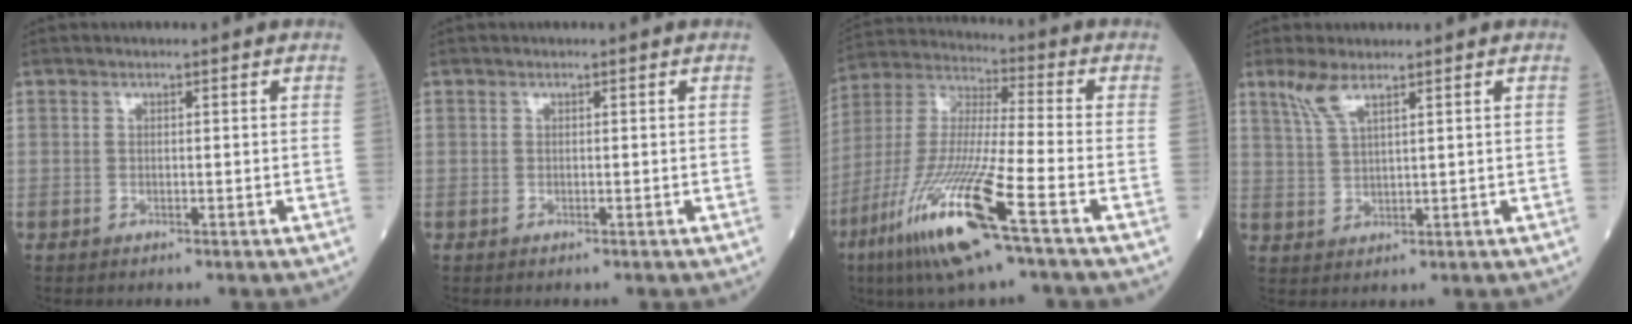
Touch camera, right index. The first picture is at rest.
{"total": 0.0}
{"total": 17.7, "force": [-8.9, 0.4, 15.3], "torque": [-0.339, -0.043, -0.173]}
{"total": 4.0, "force": [2.8, 0.4, 2.7], "torque": [-0.069, 0.006, 0.064]}